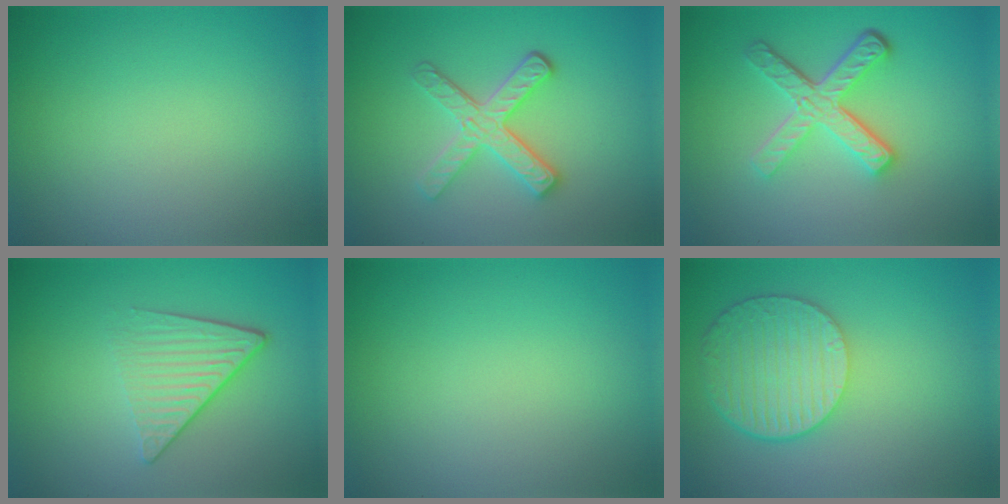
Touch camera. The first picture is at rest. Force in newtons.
{"total": 3.6, "press": 3.1, "slide": 1.7}
{"total": 5.0, "press": 3.6, "slide": 3.5}
{"total": 4.3, "press": 2.8, "slide": 3.3}
{"total": 0.0}
{"total": 6.1, "press": 4.8, "slide": 3.8}